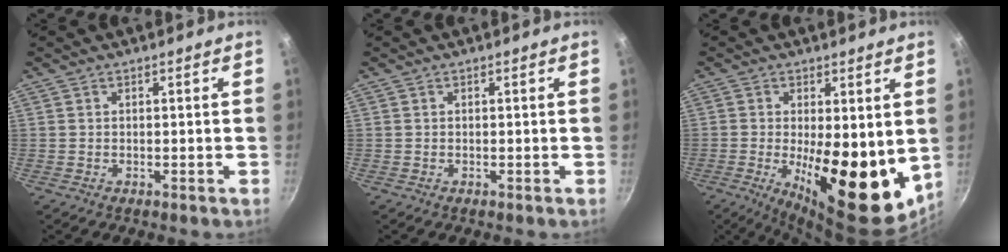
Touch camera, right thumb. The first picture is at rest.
{"total": 0.0}
{"total": 17.9, "force": [-1.4, 7.2, 16.3], "torque": [-0.210, -0.029, -0.010]}